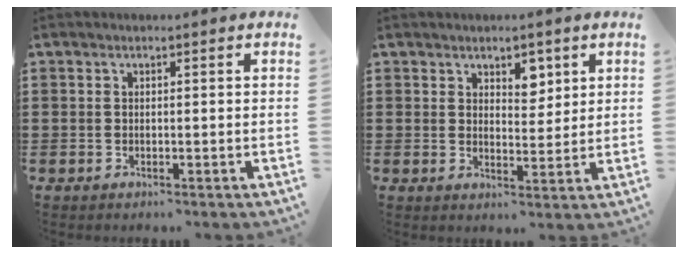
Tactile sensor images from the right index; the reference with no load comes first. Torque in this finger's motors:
{"motor_torque": [0.00, 0.20, 0.21, 0.04]}